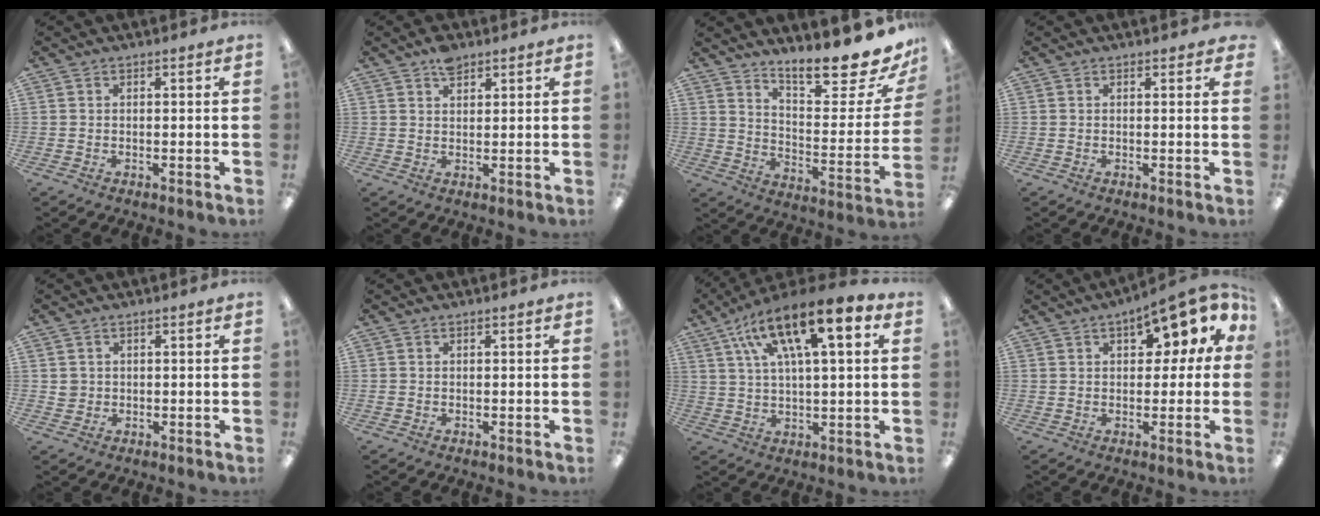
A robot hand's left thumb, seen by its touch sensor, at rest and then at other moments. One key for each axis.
{"total": 3.8, "fx": 2.8, "fy": 1.8, "fz": 1.8, "tx": -0.025, "ty": -0.009, "tz": 0.049}
{"total": 15.3, "fx": 13.4, "fy": 3.2, "fz": 6.6, "tx": -0.094, "ty": -0.111, "tz": 0.224}
{"total": 0.6, "fx": 0.5, "fy": 0.2, "fz": 0.2, "tx": 0.003, "ty": -0.002, "tz": 0.007}
{"total": 2.2, "fx": 0.6, "fy": 2.0, "fz": 0.6, "tx": -0.014, "ty": 0.004, "tz": 0.011}
{"total": 0.5, "fx": 0.1, "fy": 0.4, "fz": 0.4, "tx": -0.008, "ty": 0.003, "tz": 0.002}
{"total": 17.5, "fx": 9.3, "fy": 5.7, "fz": 13.7, "tx": -0.238, "ty": -0.037, "tz": 0.152}
{"total": 11.2, "fx": 6.0, "fy": 5.3, "fz": 7.9, "tx": -0.102, "ty": -0.024, "tz": 0.101}